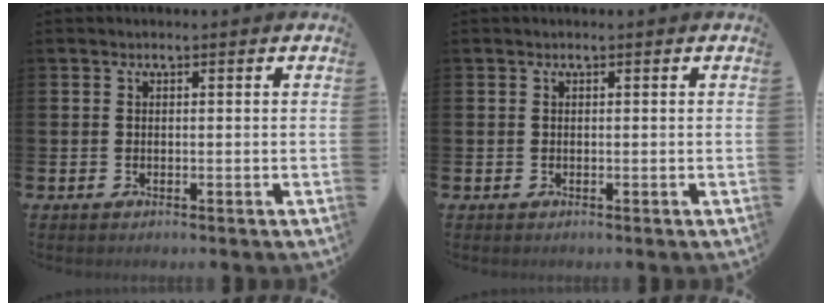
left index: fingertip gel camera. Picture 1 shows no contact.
{"total": 0.0}